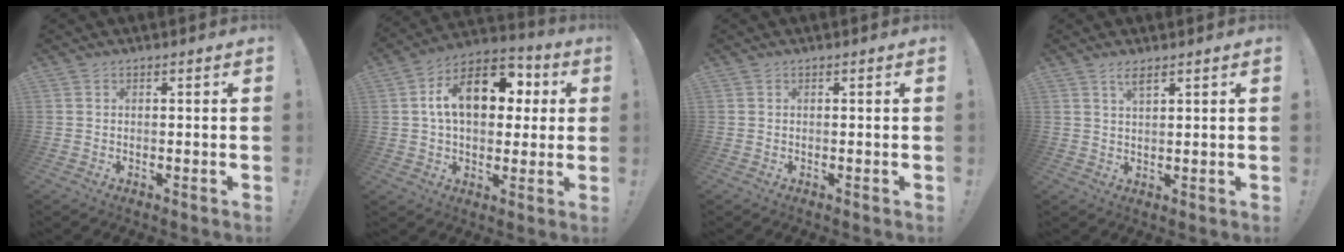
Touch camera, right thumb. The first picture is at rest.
{"total": 17.1, "force": [4.1, 10.6, 12.8], "torque": [-0.198, -0.002, 0.069]}
{"total": 0.0}
{"total": 3.2, "force": [2.2, 0.3, 2.2], "torque": [-0.036, -0.011, 0.036]}